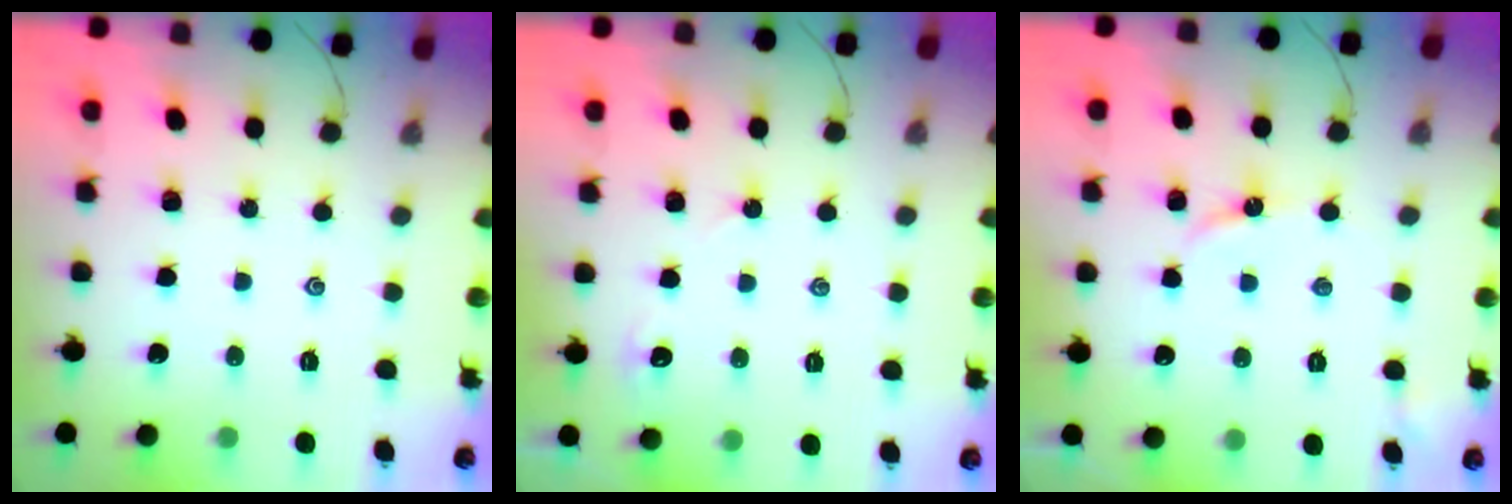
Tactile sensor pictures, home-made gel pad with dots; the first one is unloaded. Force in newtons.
{"total": 2.5, "press": 2.5, "slide": 0.6}
{"total": 4.1, "press": 4.1, "slide": 0.4}